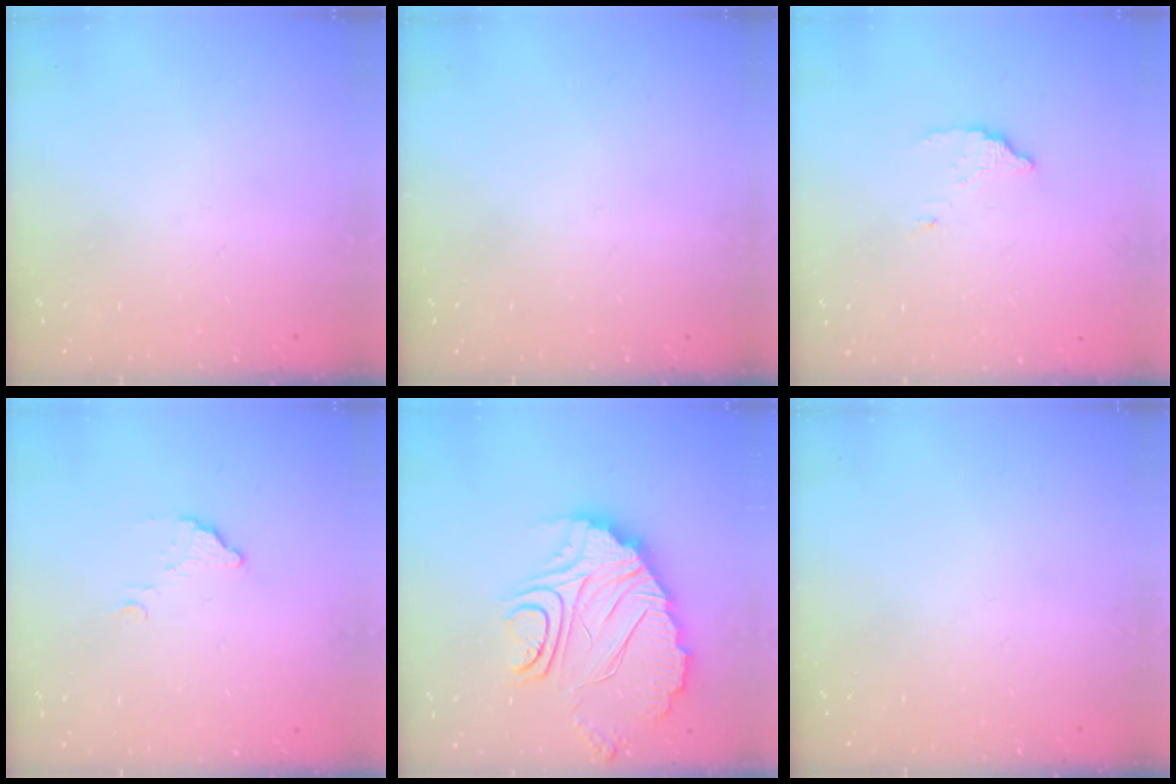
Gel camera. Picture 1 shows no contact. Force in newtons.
{"total": 0.0}
{"total": 2.8, "press": 2.8, "slide": 0.2}
{"total": 4.6, "press": 4.6, "slide": 0.1}
{"total": 16.3, "press": 16.2, "slide": 1.5}
{"total": 0.0}